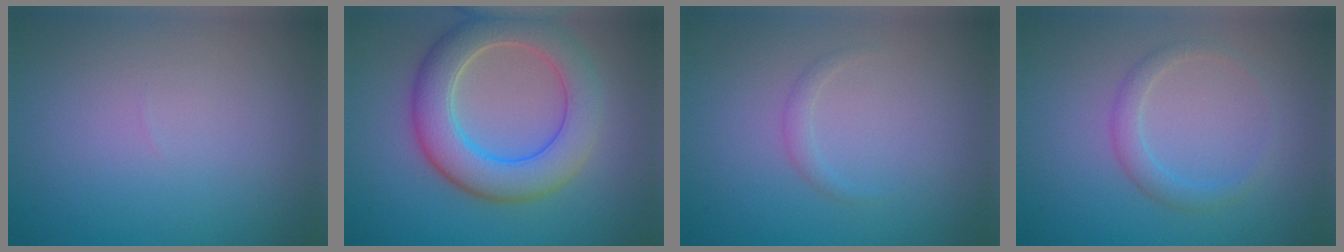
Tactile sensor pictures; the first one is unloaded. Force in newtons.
{"total": 7.1, "press": 7.1, "slide": 0.6}
{"total": 0.8, "press": 0.8, "slide": 0.0}
{"total": 1.8, "press": 1.8, "slide": 0.0}